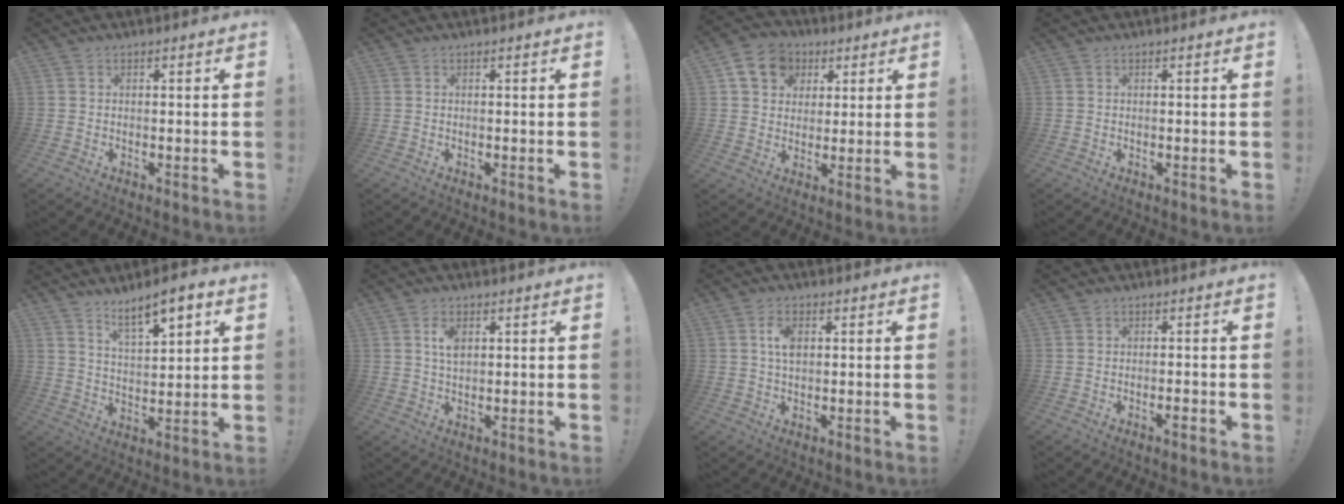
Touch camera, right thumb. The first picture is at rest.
{"total": 0.0}
{"total": 11.1, "force": [4.5, 9.2, 4.3], "torque": [-0.061, -0.013, 0.090]}
{"total": 0.0}
{"total": 8.7, "force": [6.2, 2.2, 5.7], "torque": [-0.086, -0.037, 0.105]}
{"total": 4.4, "force": [1.4, 2.5, 3.3], "torque": [-0.044, -0.004, 0.019]}
{"total": 4.9, "force": [1.1, 2.9, 3.8], "torque": [-0.053, -0.001, 0.015]}
{"total": 1.9, "force": [-1.3, 0.1, 1.3], "torque": [-0.023, 0.004, -0.022]}